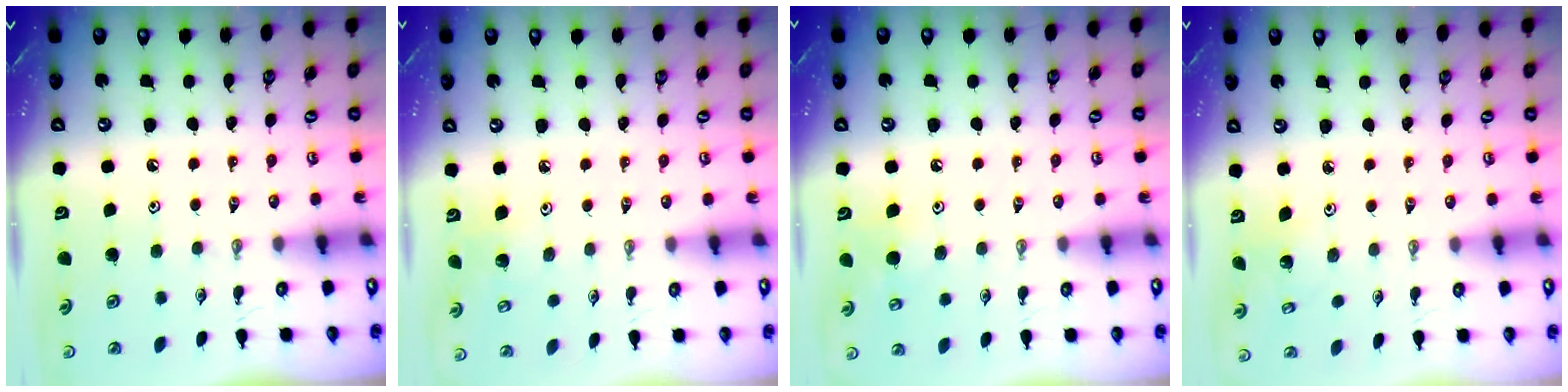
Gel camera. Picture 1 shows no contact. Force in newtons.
{"total": 5.4, "press": 5.4, "slide": 0.8}
{"total": 7.8, "press": 7.7, "slide": 1.5}
{"total": 2.0, "press": 2.0, "slide": 0.1}